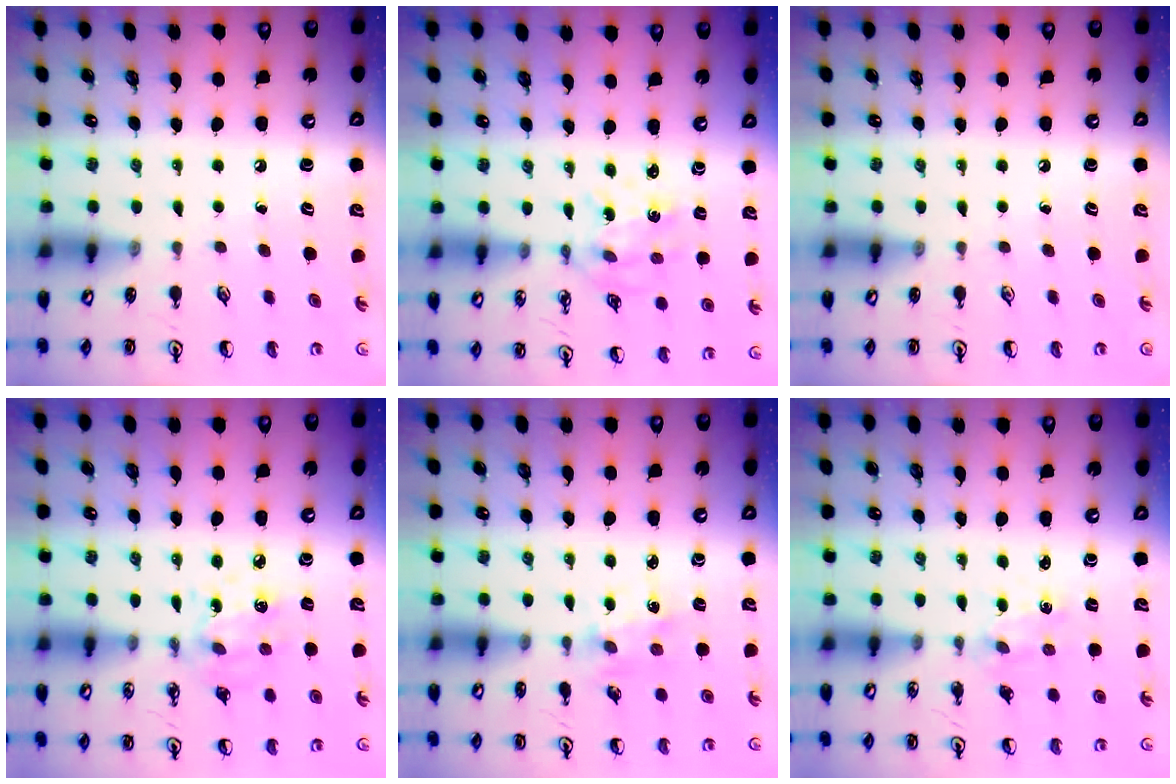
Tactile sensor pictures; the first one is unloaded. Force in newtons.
{"total": 1.9, "press": 1.8, "slide": 0.8}
{"total": 0.0}
{"total": 5.4, "press": 5.4, "slide": 0.5}
{"total": 1.3, "press": 1.3, "slide": 0.2}
{"total": 0.0}